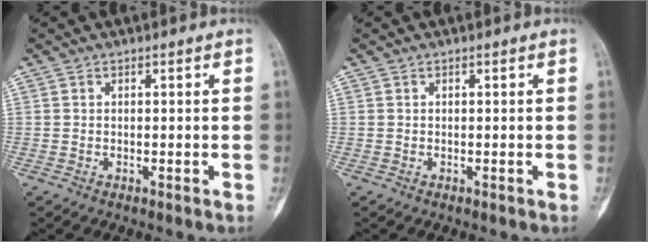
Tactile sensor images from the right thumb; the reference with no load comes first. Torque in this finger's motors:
{"motor_torque": [0.08, 0.06, 0.00, 0.00, 0.02]}